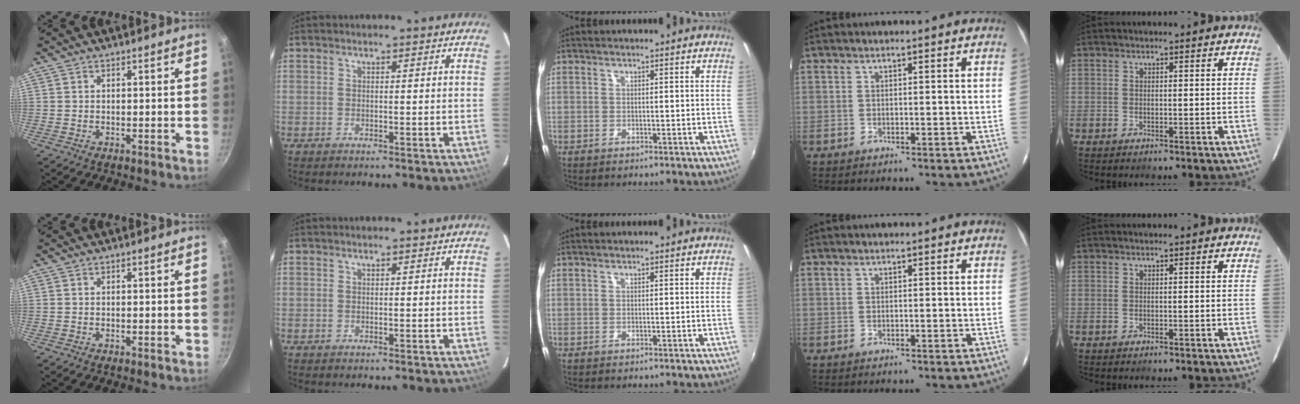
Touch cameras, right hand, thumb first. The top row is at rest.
{}